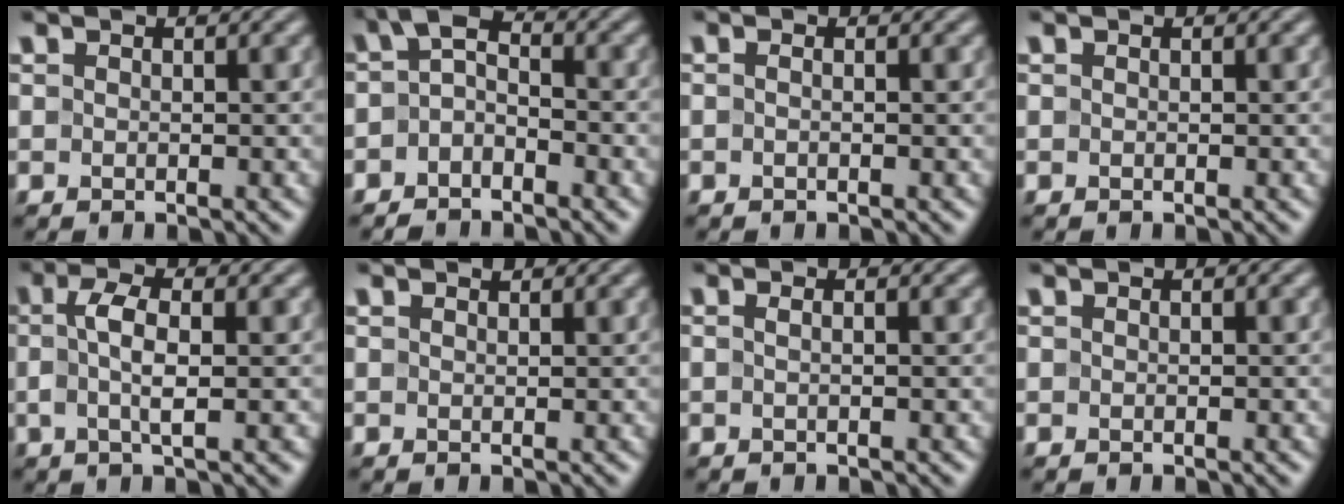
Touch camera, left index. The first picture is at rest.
{"total": 3.2, "force": [-1.4, 1.8, 2.3], "torque": [-0.041, 0.007, -0.038]}
{"total": 0.7, "force": [-0.1, 0.2, 0.7], "torque": [-0.011, -0.004, -0.008]}
{"total": 0.0}
{"total": 3.3, "force": [0.1, 0.8, 3.2], "torque": [-0.064, 0.004, 0.001]}
{"total": 0.7, "force": [0.6, 0.2, 0.3], "torque": [-0.008, 0.000, 0.010]}
{"total": 1.3, "force": [0.3, 0.6, 1.2], "torque": [-0.010, -0.002, -0.010]}
{"total": 0.0}